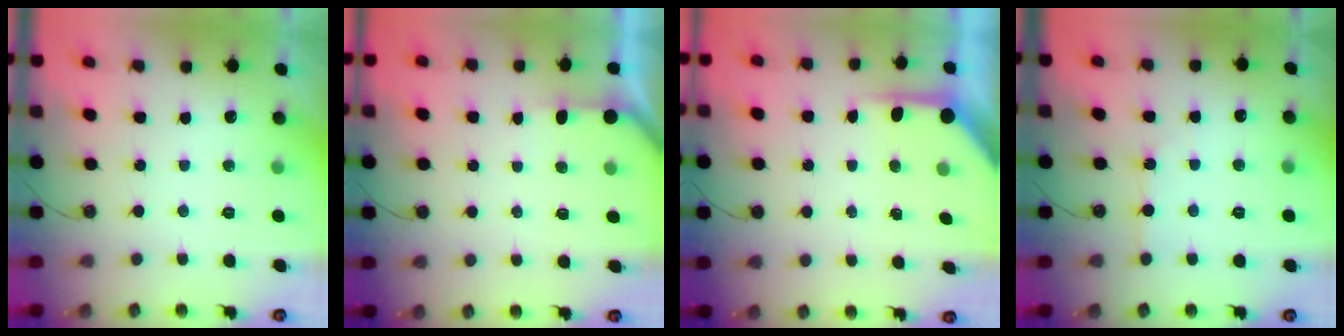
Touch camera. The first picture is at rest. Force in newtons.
{"total": 2.4, "press": 2.4, "slide": 0.3}
{"total": 6.2, "press": 6.2, "slide": 0.4}
{"total": 2.1, "press": 2.1, "slide": 0.4}